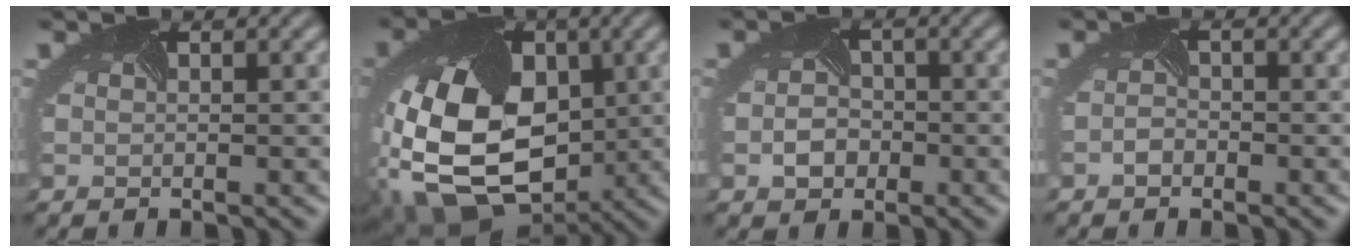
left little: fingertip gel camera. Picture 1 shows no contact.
{"total": 15.4, "force": [-2.6, 10.2, 11.3], "torque": [-0.225, -0.035, -0.030]}
{"total": 2.1, "force": [-0.9, 1.7, 0.9], "torque": [-0.018, -0.001, -0.020]}
{"total": 1.0, "force": [-0.9, 0.3, 0.2], "torque": [-0.012, -0.001, -0.018]}